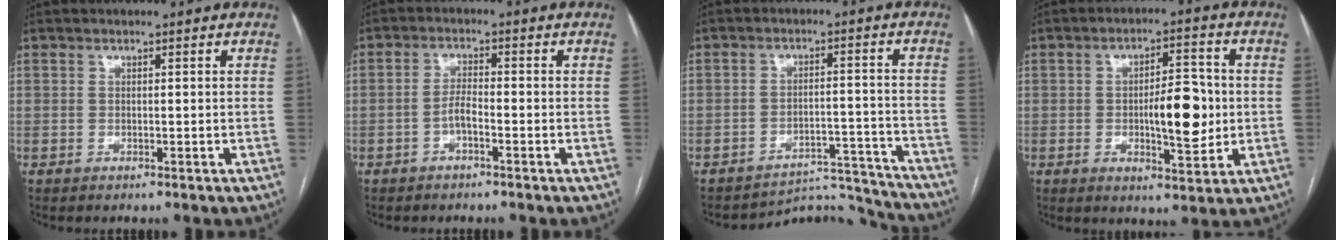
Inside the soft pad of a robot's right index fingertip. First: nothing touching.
{"total": 2.6, "force": [-1.3, 0.5, 2.2], "torque": [-0.039, 0.005, -0.027]}
{"total": 10.3, "force": [-10.0, 1.0, -2.2], "torque": [0.048, 0.047, -0.134]}
{"total": 9.4, "force": [-0.7, 3.0, 8.9], "torque": [-0.135, 0.005, -0.005]}